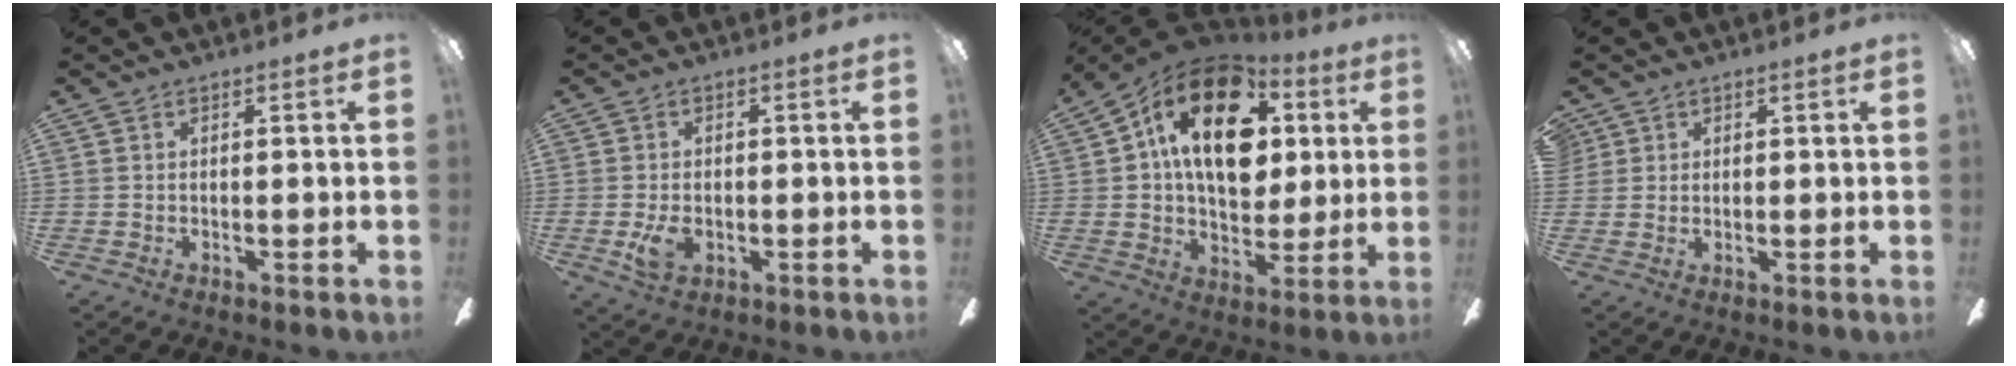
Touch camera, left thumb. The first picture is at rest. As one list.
[{"total": 5.3, "force": [-1.4, 3.5, 3.7], "torque": [-0.061, -0.001, -0.028]}, {"total": 21.5, "force": [8.1, 13.0, 15.1], "torque": [-0.256, -0.013, 0.137]}, {"total": 1.6, "force": [1.0, 1.2, 0.1], "torque": [-0.004, 0.003, 0.019]}]